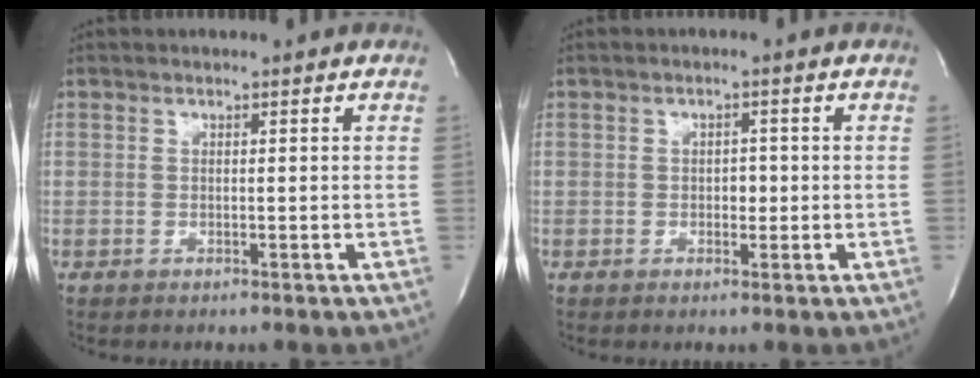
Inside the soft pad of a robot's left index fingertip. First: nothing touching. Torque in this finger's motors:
{"motor_torque": [0.01, 0.00, 0.00, 0.00]}